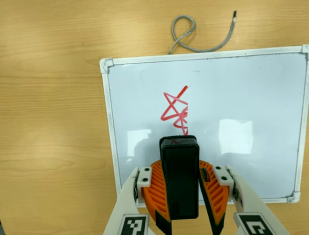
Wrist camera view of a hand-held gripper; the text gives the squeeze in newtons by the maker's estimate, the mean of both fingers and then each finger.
{"total": 11.4, "left": 10.0, "right": 12.7}